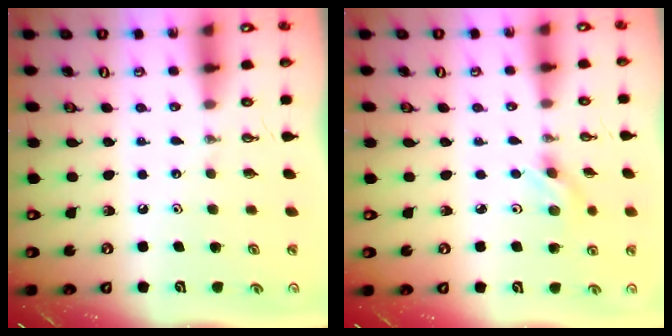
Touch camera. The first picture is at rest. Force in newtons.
{"total": 2.8, "press": 2.4, "slide": 1.4}